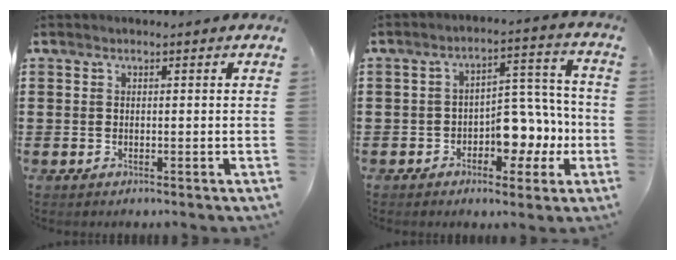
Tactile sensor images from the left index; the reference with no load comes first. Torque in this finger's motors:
{"motor_torque": [0.62, 0.40, 0.26, 0.11]}